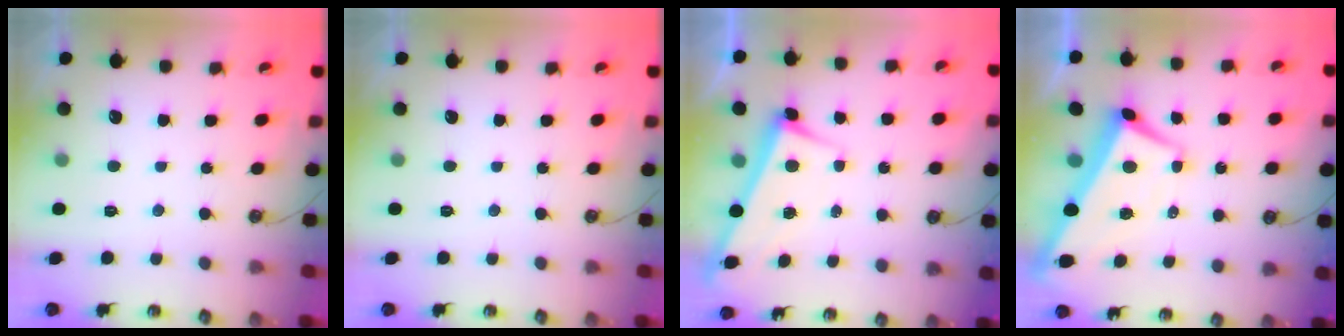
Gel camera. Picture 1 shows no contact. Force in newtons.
{"total": 0.0}
{"total": 2.9, "press": 2.8, "slide": 0.5}
{"total": 6.1, "press": 6.0, "slide": 0.9}